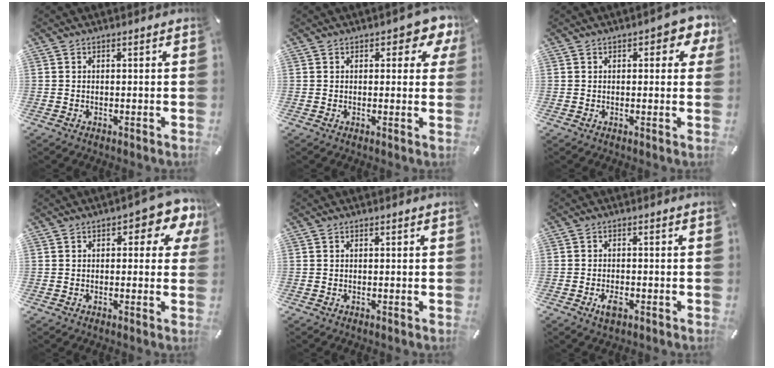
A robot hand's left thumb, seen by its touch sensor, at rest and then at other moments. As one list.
[{"total": 5.0, "force": [2.5, 2.6, 3.4], "torque": [-0.035, -0.008, 0.035]}, {"total": 4.5, "force": [1.4, 2.3, 3.7], "torque": [-0.050, 0.003, 0.018]}, {"total": 7.4, "force": [3.1, 3.5, 5.7], "torque": [-0.068, -0.014, 0.046]}, {"total": 0.0}, {"total": 3.1, "force": [-1.5, 1.6, 2.2], "torque": [-0.049, 0.000, -0.028]}]